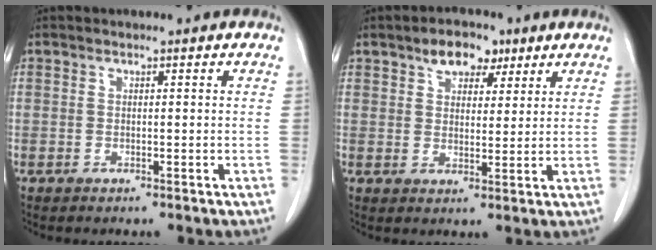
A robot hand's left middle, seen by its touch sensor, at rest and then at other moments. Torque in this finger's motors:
{"motor_torque": [0.34, -0.28, 0.05, 0.04]}